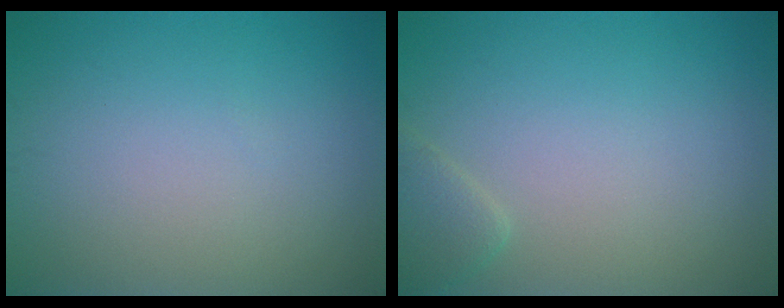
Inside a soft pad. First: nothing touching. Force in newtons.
{"total": 1.7, "press": 1.7, "slide": 0.1}